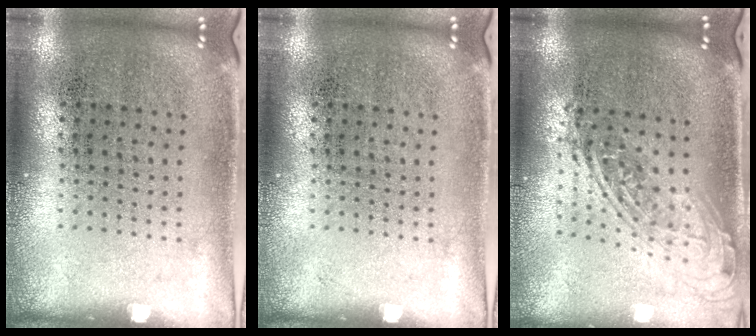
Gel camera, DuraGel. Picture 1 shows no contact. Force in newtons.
{"total": 0.0}
{"total": 1.9, "press": 1.4, "slide": 1.2}